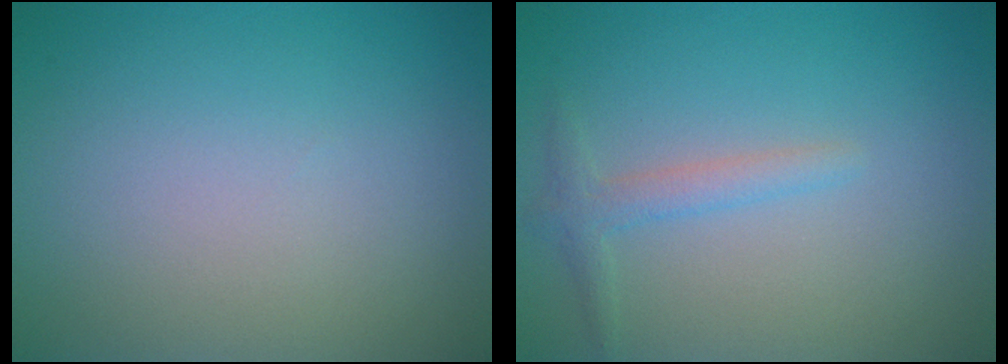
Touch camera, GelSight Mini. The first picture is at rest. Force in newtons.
{"total": 1.7, "press": 1.7, "slide": 0.1}